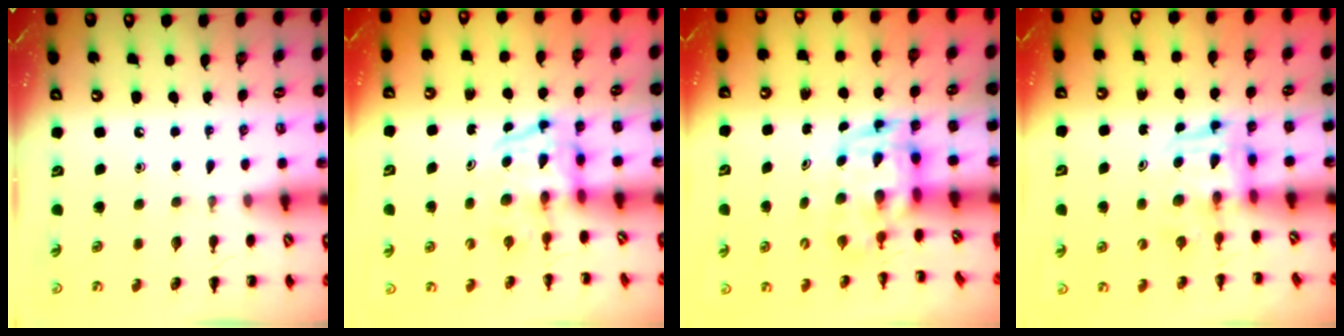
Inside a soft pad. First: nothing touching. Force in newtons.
{"total": 4.0, "press": 3.9, "slide": 0.6}
{"total": 3.1, "press": 3.0, "slide": 0.6}
{"total": 3.3, "press": 3.3, "slide": 0.5}